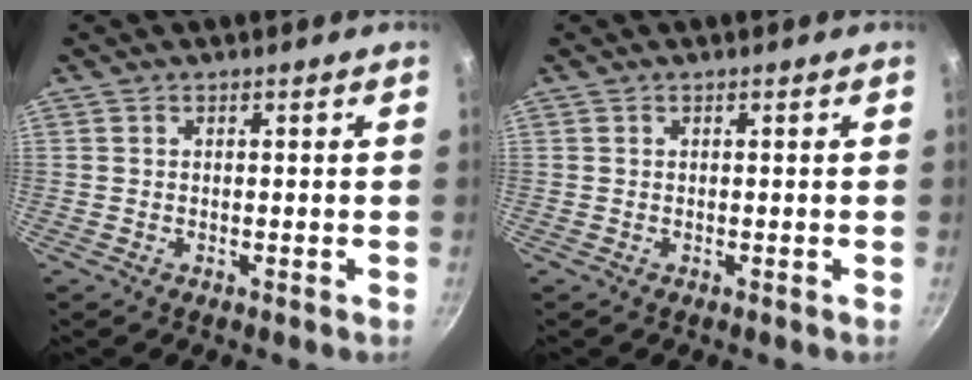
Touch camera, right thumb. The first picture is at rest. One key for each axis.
{"total": 0.0}